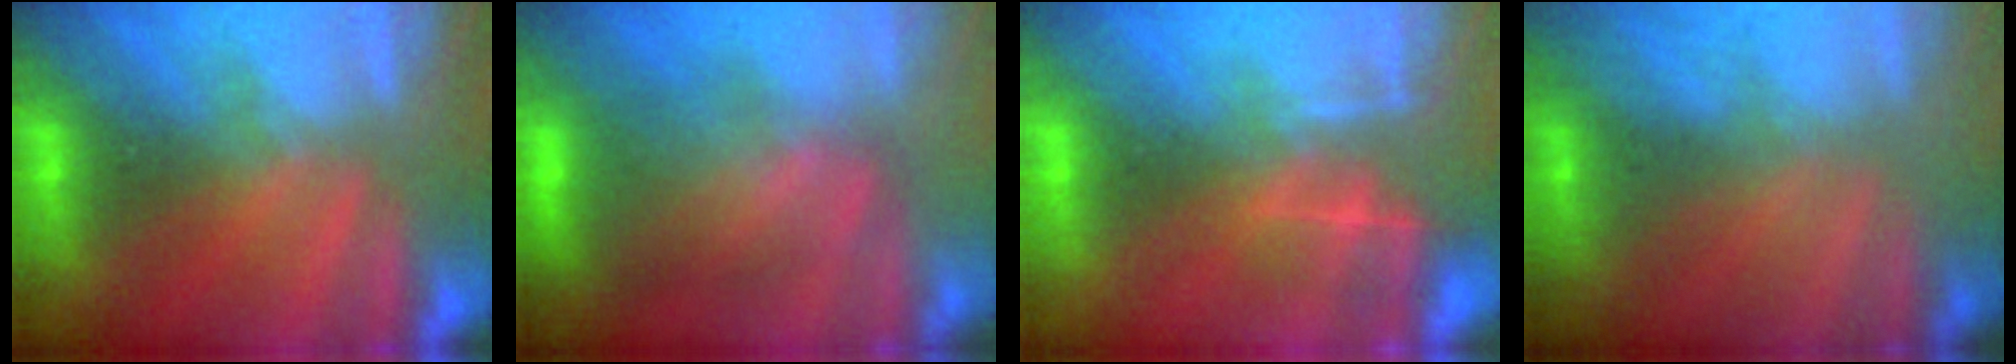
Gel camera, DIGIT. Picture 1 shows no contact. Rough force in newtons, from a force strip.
{"total": 9.0}
{"total": 5.1}
{"total": 2.8}